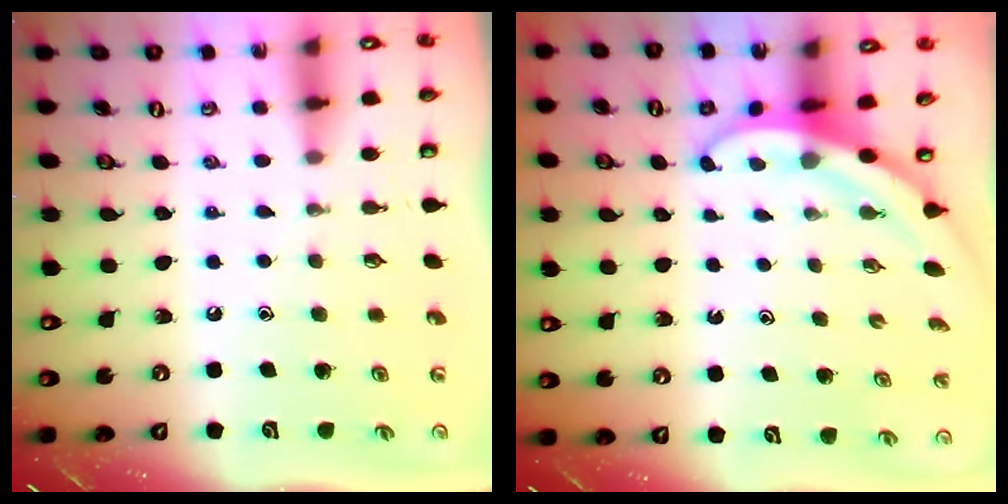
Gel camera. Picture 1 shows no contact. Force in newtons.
{"total": 3.1, "press": 3.1, "slide": 0.2}